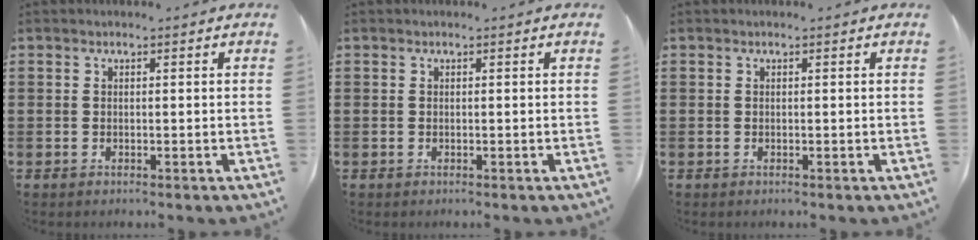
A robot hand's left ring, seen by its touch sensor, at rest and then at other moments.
{"total": 0.0}
{"total": 0.0}